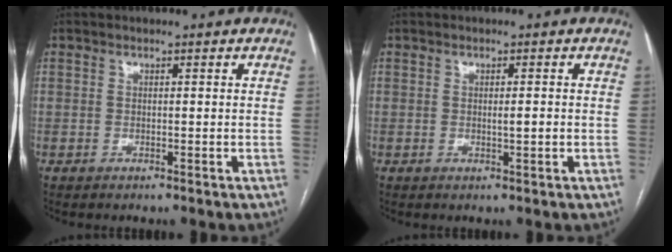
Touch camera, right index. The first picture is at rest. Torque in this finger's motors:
{"motor_torque": [0.51, 0.04, 0.16, 0.04]}